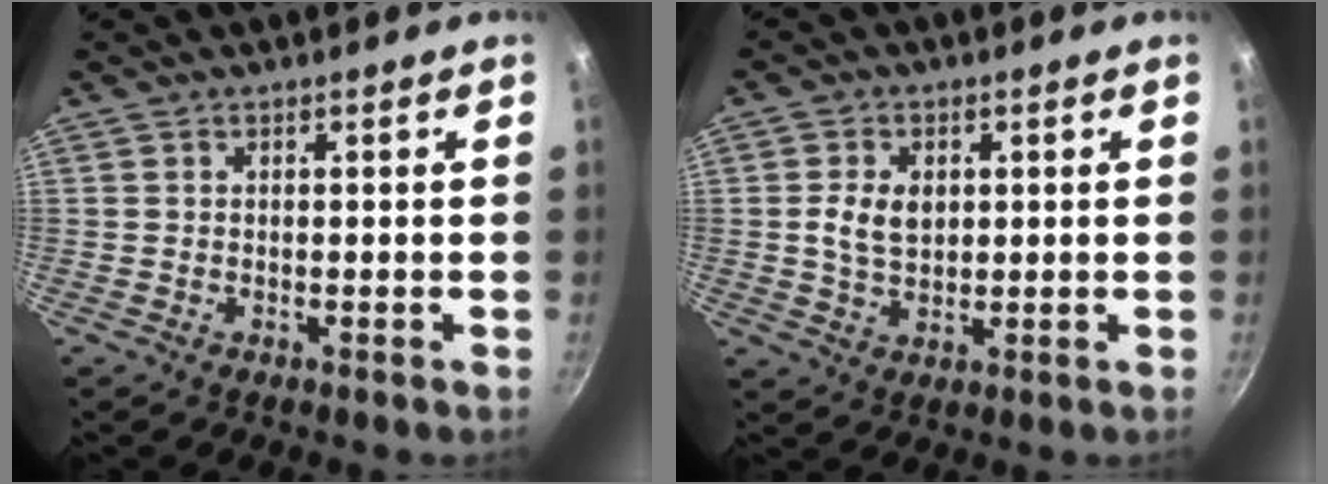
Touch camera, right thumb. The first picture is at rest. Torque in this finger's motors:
{"motor_torque": [0.27, 0.30, 0.10, -0.16, 0.06]}